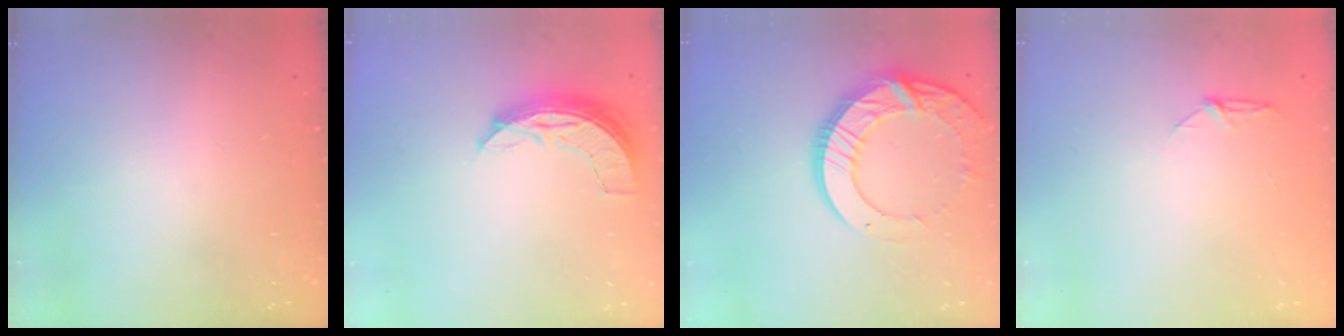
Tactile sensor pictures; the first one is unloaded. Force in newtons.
{"total": 6.9, "press": 6.9, "slide": 0.5}
{"total": 15.8, "press": 15.8, "slide": 1.3}
{"total": 3.9, "press": 3.9, "slide": 0.5}